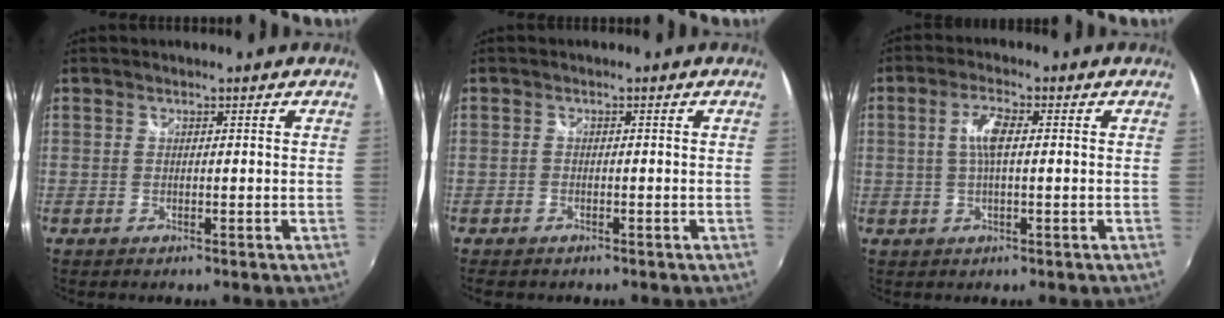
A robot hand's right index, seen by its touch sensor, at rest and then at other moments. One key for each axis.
{"total": 1.8, "fx": -1.3, "fy": 1.2, "fz": 0.4, "tx": -0.016, "ty": -0.003, "tz": -0.024}
{"total": 4.6, "fx": 0.4, "fy": 1.2, "fz": 4.5, "tx": -0.086, "ty": 0.005, "tz": 0.009}